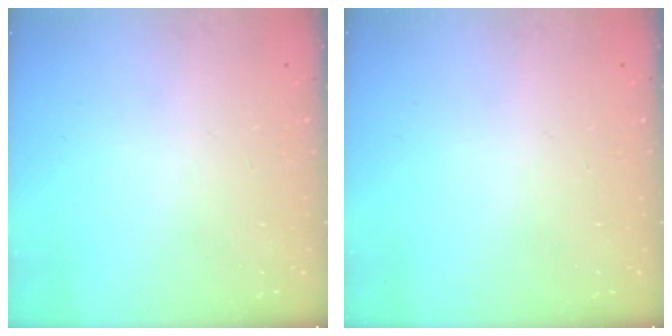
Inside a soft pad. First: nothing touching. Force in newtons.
{"total": 0.0}